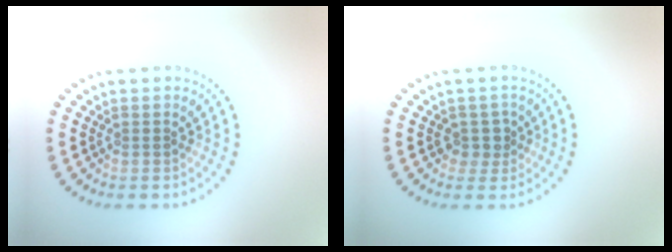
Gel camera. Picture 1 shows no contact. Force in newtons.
{"total": 1.8, "press": 1.4, "slide": 1.1}